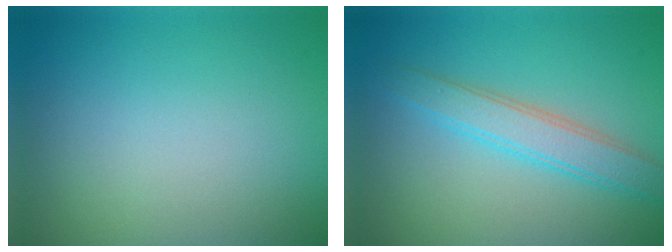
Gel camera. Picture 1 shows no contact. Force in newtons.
{"total": 3.5, "press": 3.5, "slide": 0.1}